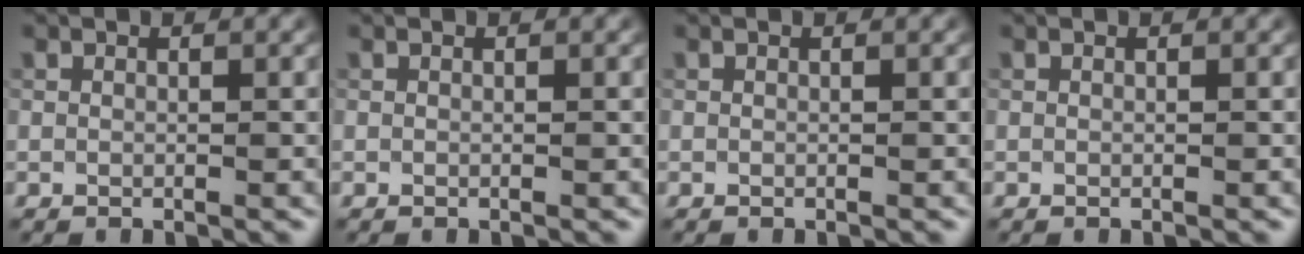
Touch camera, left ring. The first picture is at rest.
{"total": 0.0}
{"total": 0.0}
{"total": 0.0}